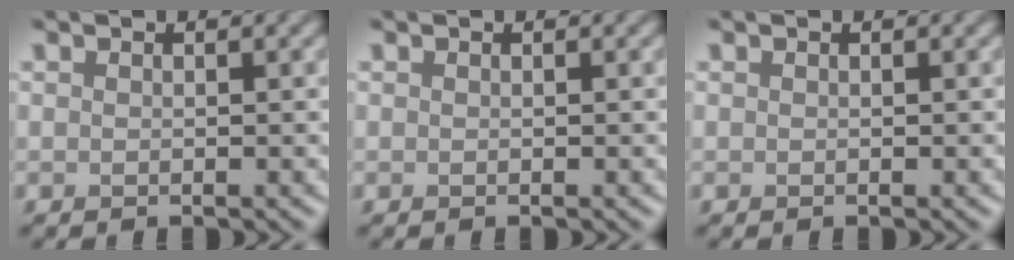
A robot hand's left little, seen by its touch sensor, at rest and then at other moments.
{"total": 0.0}
{"total": 0.0}